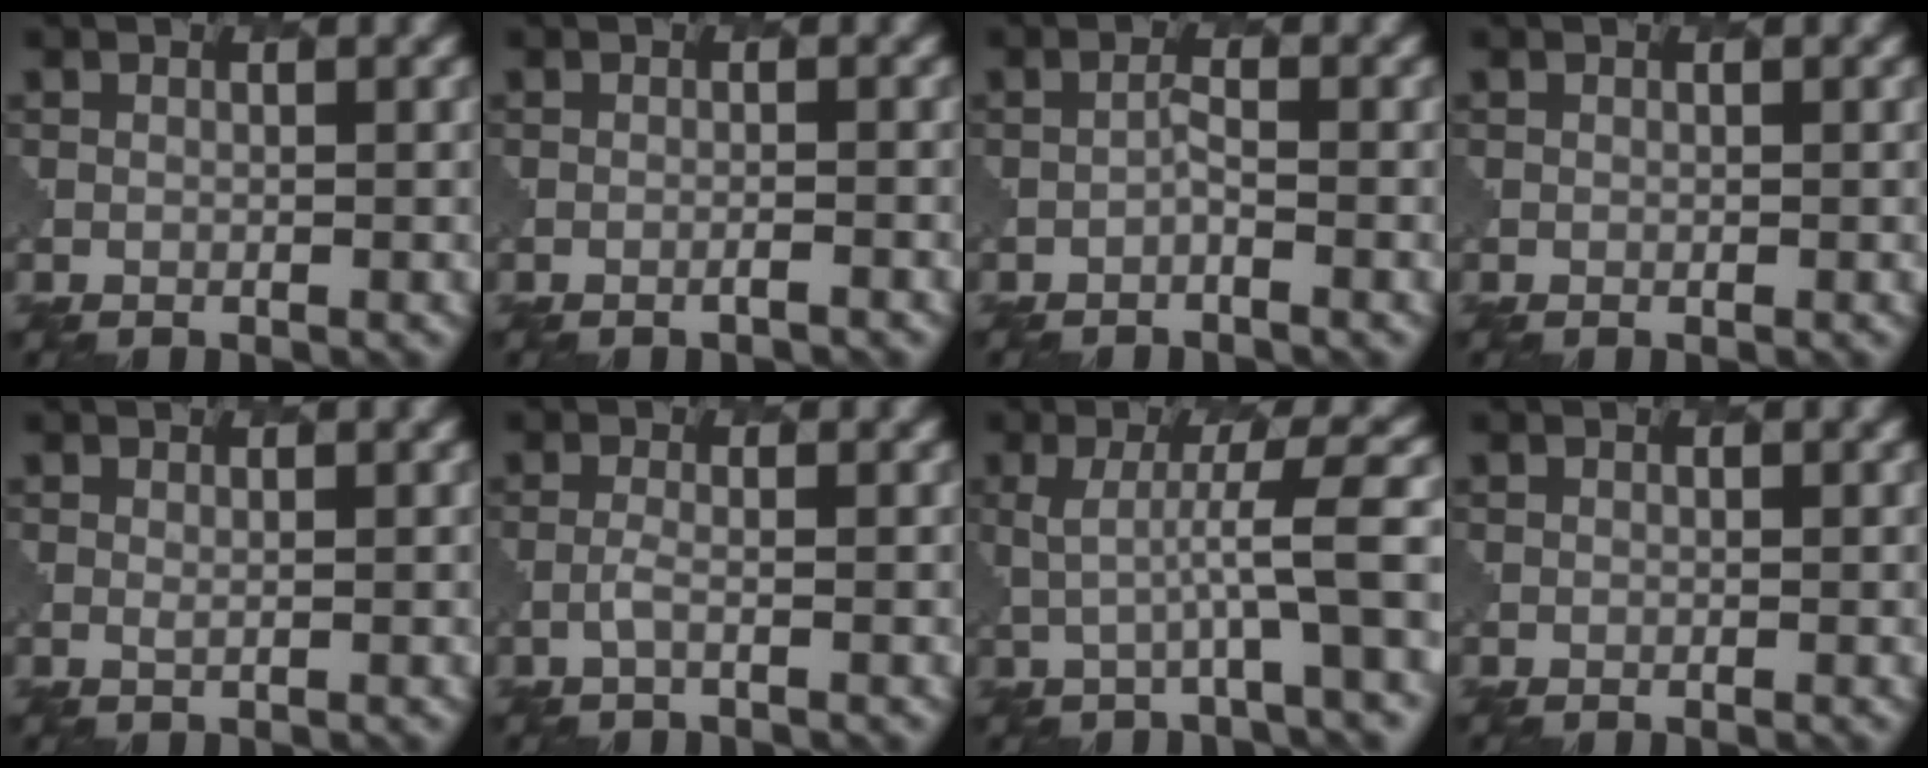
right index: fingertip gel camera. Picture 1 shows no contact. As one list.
[{"total": 0.8, "force": [-0.5, 0.1, 0.7], "torque": [-0.001, 0.001, -0.014]}, {"total": 0.6, "force": [-0.3, -0.1, 0.5], "torque": [-0.011, 0.006, -0.007]}, {"total": 0.0}, {"total": 0.7, "force": [0.5, 0.2, 0.4], "torque": [-0.006, -0.001, 0.010]}, {"total": 1.0, "force": [-0.3, 0.2, 0.9], "torque": [-0.015, 0.001, -0.014]}, {"total": 6.0, "force": [0.4, 0.7, 5.9], "torque": [-0.096, 0.011, 0.010]}, {"total": 0.0}]